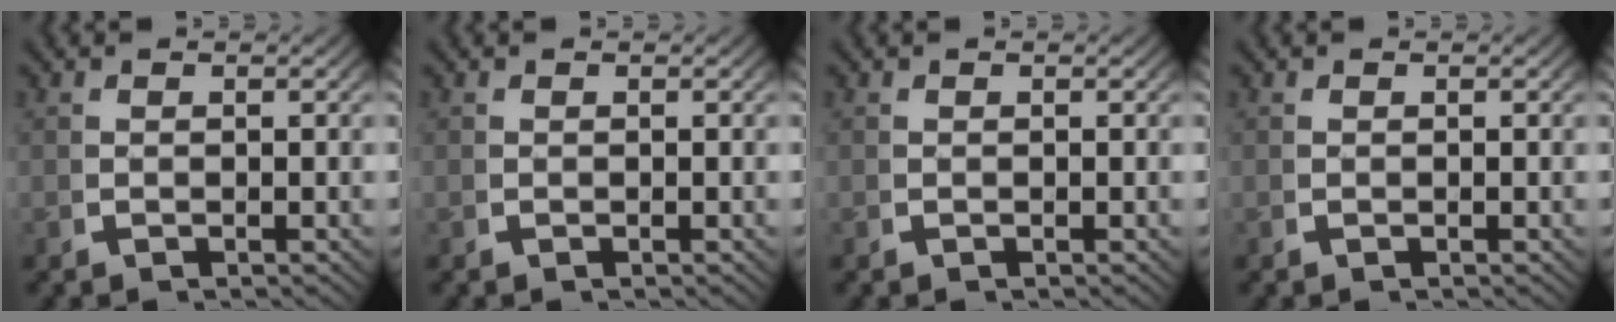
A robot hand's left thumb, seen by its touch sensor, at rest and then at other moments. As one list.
[{"total": 0.0}, {"total": 0.0}, {"total": 0.0}]